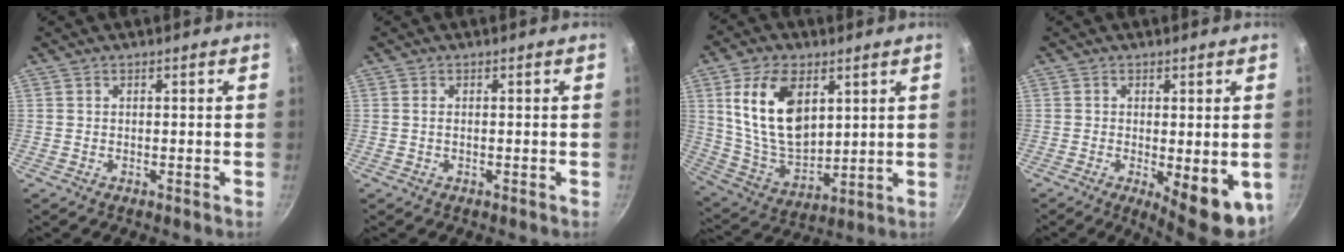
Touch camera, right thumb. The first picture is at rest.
{"total": 0.6, "force": [0.1, 0.2, 0.5], "torque": [-0.011, -0.001, 0.002]}
{"total": 17.1, "force": [5.8, 9.7, 12.8], "torque": [-0.217, -0.026, 0.122]}
{"total": 10.8, "force": [-3.5, 3.9, 9.5], "torque": [-0.118, -0.020, -0.040]}